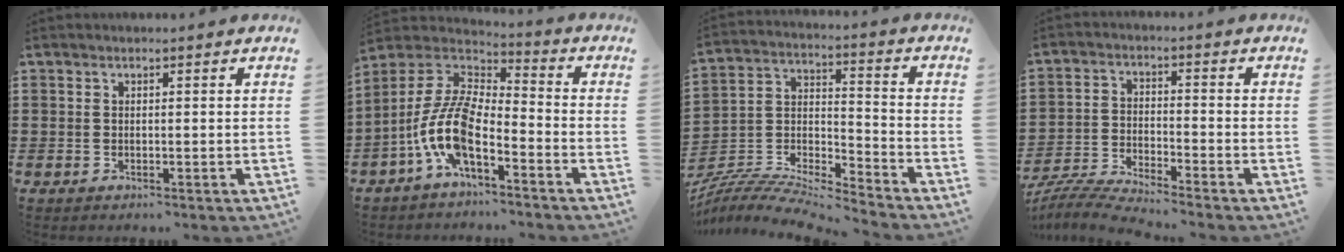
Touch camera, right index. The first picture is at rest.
{"total": 10.3, "force": [-4.9, 3.8, 8.2], "torque": [-0.215, -0.024, -0.107]}
{"total": 7.9, "force": [-7.7, 0.6, 1.7], "torque": [-0.040, -0.002, -0.159]}
{"total": 5.4, "force": [-5.3, -0.4, 1.1], "torque": [-0.046, -0.018, -0.111]}